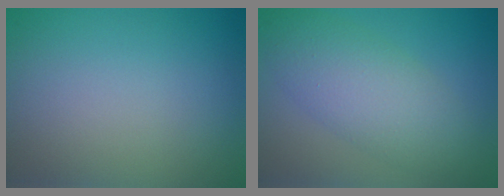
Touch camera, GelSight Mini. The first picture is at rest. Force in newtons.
{"total": 5.3, "press": 5.3, "slide": 0.1}